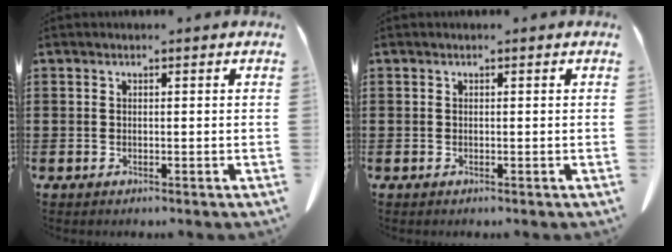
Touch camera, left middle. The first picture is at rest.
{"total": 0.0}